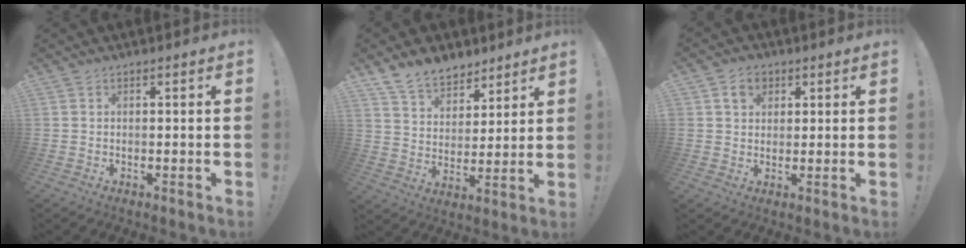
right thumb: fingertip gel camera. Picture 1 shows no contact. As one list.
[{"total": 11.2, "force": [8.8, 6.2, 3.0], "torque": [-0.066, -0.059, 0.174]}, {"total": 5.5, "force": [2.5, 4.4, 2.2], "torque": [-0.032, -0.003, 0.045]}]